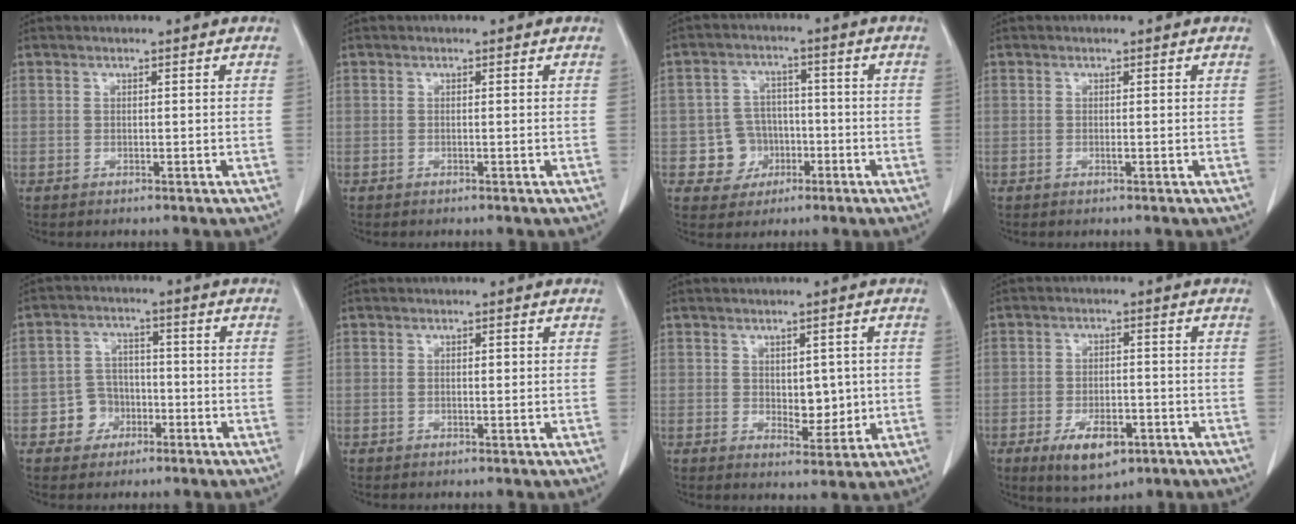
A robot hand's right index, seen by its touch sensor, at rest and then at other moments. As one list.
[{"total": 0.0}, {"total": 6.0, "force": [-1.7, 5.7, 0.7], "torque": [-0.004, 0.015, -0.021]}, {"total": 0.0}, {"total": 5.0, "force": [-2.0, 4.5, 1.0], "torque": [-0.011, 0.016, -0.031]}, {"total": 1.2, "force": [0.2, 0.6, 1.0], "torque": [-0.019, 0.004, 0.005]}, {"total": 4.8, "force": [0.2, 2.7, 3.9], "torque": [-0.048, -0.004, 0.014]}, {"total": 7.3, "force": [-3.7, 3.4, 5.3], "torque": [-0.091, -0.005, -0.051]}]